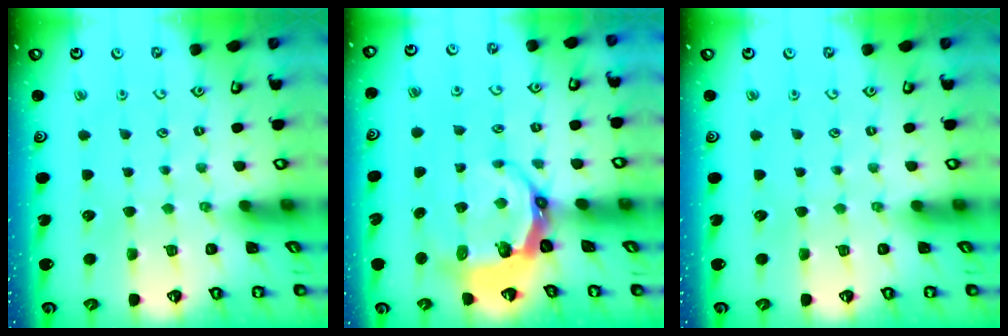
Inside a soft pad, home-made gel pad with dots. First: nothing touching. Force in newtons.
{"total": 7.5, "press": 6.5, "slide": 3.8}
{"total": 0.0}